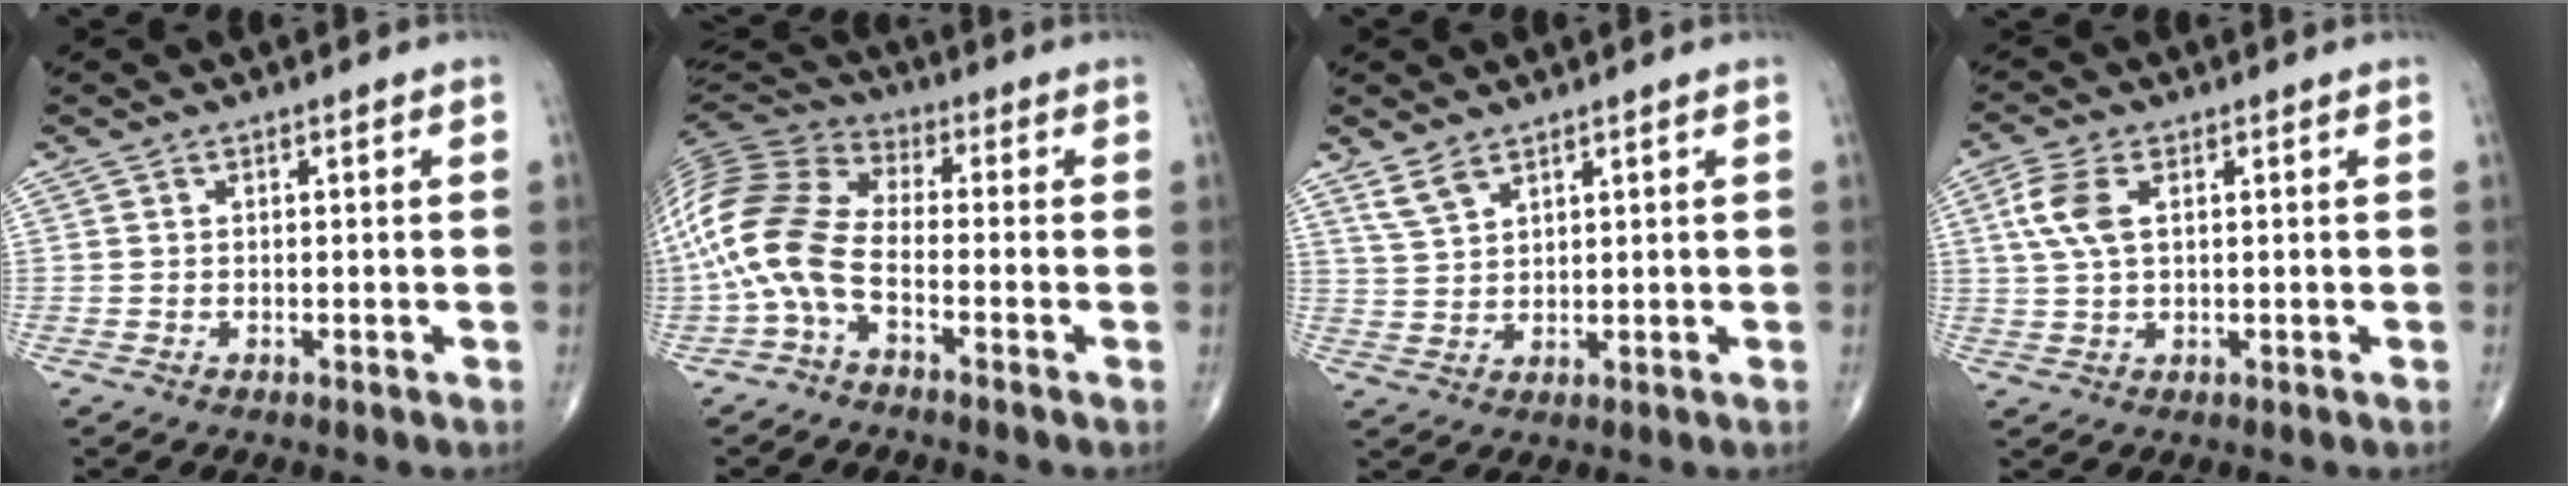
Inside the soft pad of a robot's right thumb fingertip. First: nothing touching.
{"total": 13.9, "force": [-3.9, 7.0, 11.4], "torque": [-0.254, 0.050, -0.089]}
{"total": 3.8, "force": [2.9, 1.5, 2.0], "torque": [-0.041, -0.012, 0.066]}
{"total": 6.1, "force": [1.7, 3.1, 5.0], "torque": [-0.127, 0.011, 0.033]}